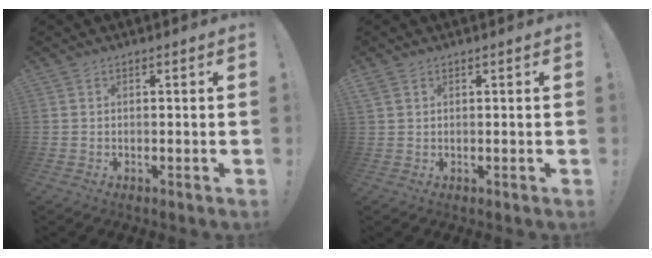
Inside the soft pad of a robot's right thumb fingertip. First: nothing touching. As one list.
[{"total": 1.6, "force": [0.9, 0.9, 0.9], "torque": [-0.019, 0.002, 0.017]}]